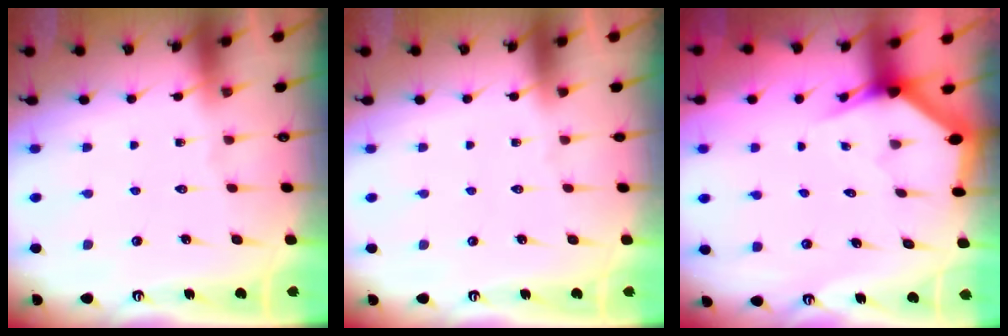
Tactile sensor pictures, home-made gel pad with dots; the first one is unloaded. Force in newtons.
{"total": 0.0}
{"total": 3.0, "press": 3.0, "slide": 0.1}